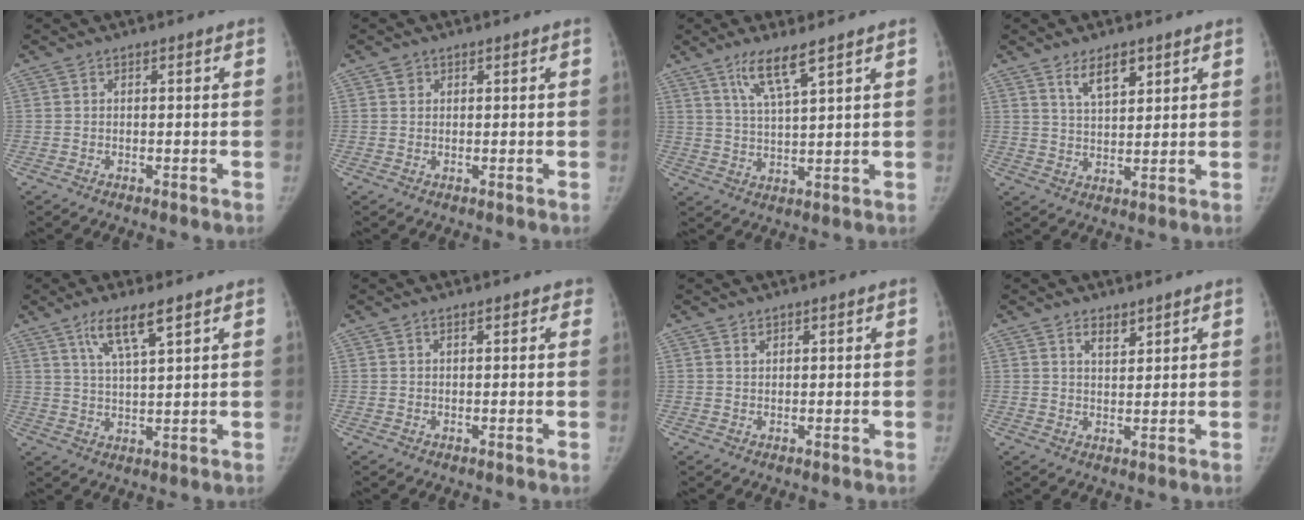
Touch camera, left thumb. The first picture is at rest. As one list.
[{"total": 1.0, "force": [0.5, 0.9, 0.2], "torque": [0.005, -0.001, 0.006]}, {"total": 6.9, "force": [4.5, 0.7, 5.2], "torque": [-0.102, -0.026, 0.092]}, {"total": 6.1, "force": [3.7, 2.6, 4.1], "torque": [-0.052, -0.027, 0.066]}, {"total": 7.4, "force": [4.5, 1.3, 5.8], "torque": [-0.108, -0.021, 0.089]}, {"total": 1.4, "force": [1.0, 0.7, 0.8], "torque": [0.006, -0.002, 0.005]}, {"total": 1.0, "force": [0.7, 0.6, 0.4], "torque": [0.003, -0.005, 0.012]}, {"total": 3.0, "force": [2.2, 1.3, 1.6], "torque": [-0.017, -0.017, 0.040]}]